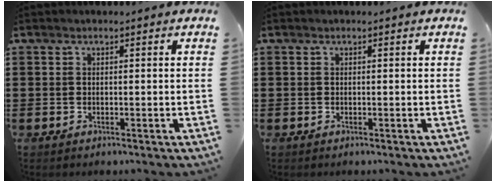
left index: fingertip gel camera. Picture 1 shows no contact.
{"total": 0.0}